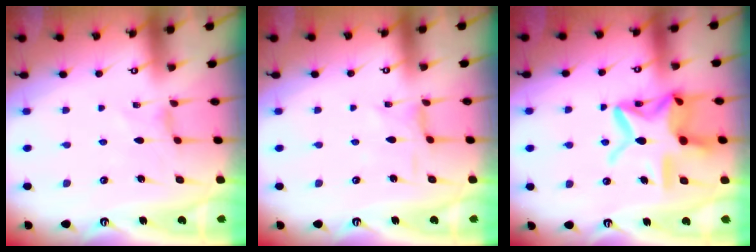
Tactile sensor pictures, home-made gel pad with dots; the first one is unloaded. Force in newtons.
{"total": 1.3, "press": 1.2, "slide": 0.1}
{"total": 18.4, "press": 18.3, "slide": 1.4}